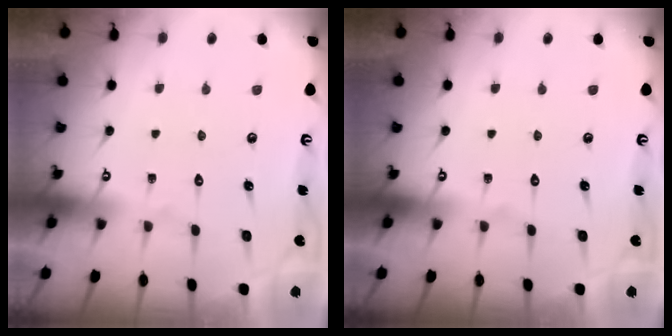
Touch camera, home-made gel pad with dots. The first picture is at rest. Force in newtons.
{"total": 0.0}